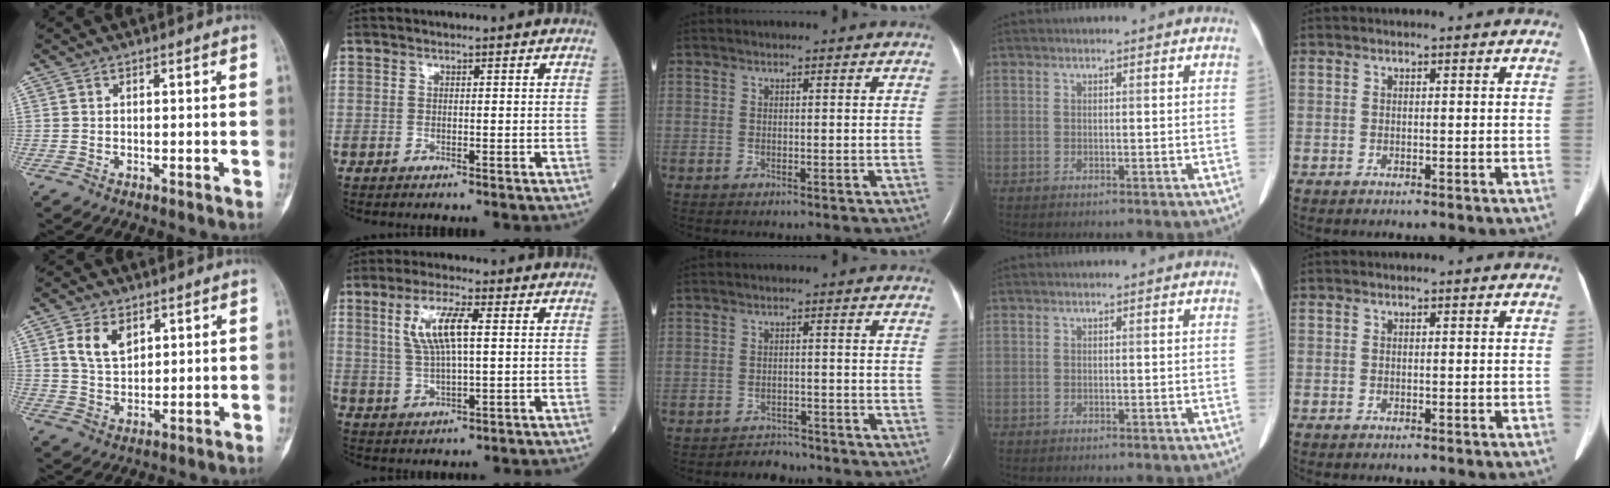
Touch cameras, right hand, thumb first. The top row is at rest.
{"thumb": {"total": 6.6, "force": [2.9, 4.1, 4.2], "torque": [-0.066, -0.014, 0.060]}, "index": {"total": 7.9, "force": [2.1, 1.6, 7.4], "torque": [-0.155, 0.009, 0.044]}, "middle": {"total": 2.7, "force": [-2.4, 0.9, -0.7], "torque": [0.008, -0.002, -0.037]}}